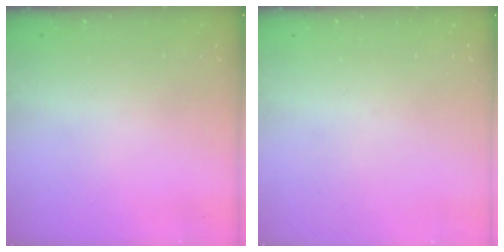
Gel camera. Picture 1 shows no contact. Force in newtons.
{"total": 0.0}